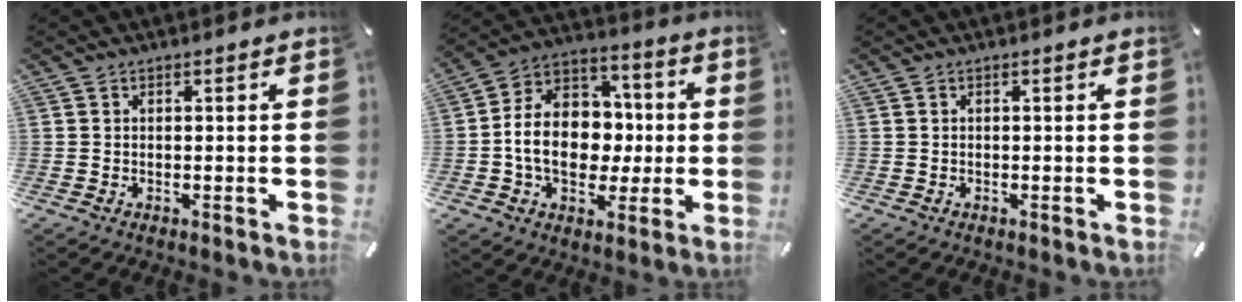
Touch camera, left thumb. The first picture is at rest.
{"total": 15.3, "force": [-2.0, 12.3, 8.8], "torque": [-0.162, 0.016, -0.029]}
{"total": 0.0}